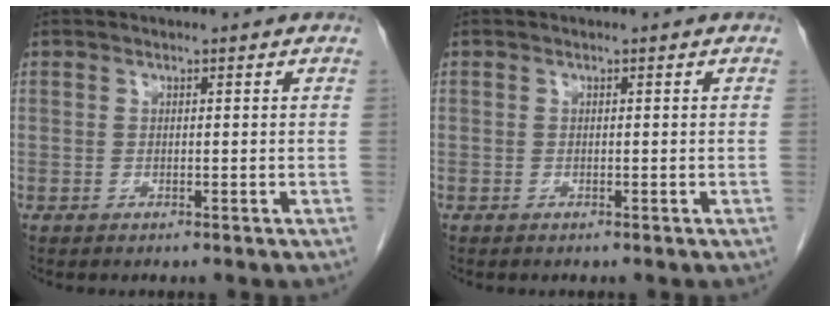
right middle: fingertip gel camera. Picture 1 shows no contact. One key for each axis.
{"total": 0.0}